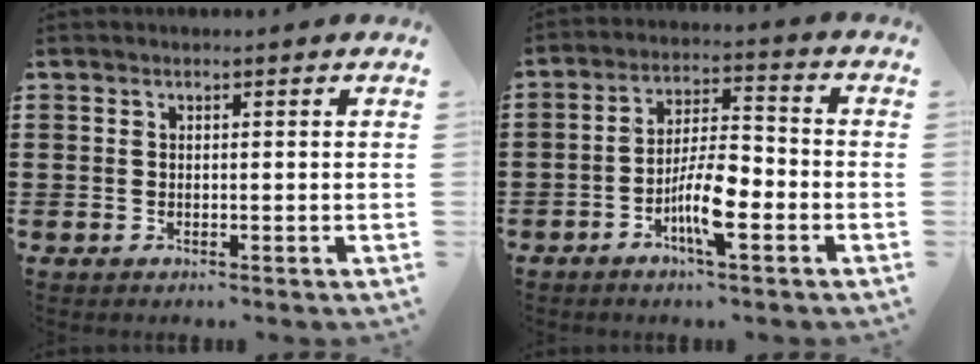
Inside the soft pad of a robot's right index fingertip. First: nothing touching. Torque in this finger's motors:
{"motor_torque": [0.68, 0.44, 0.53, 0.17]}